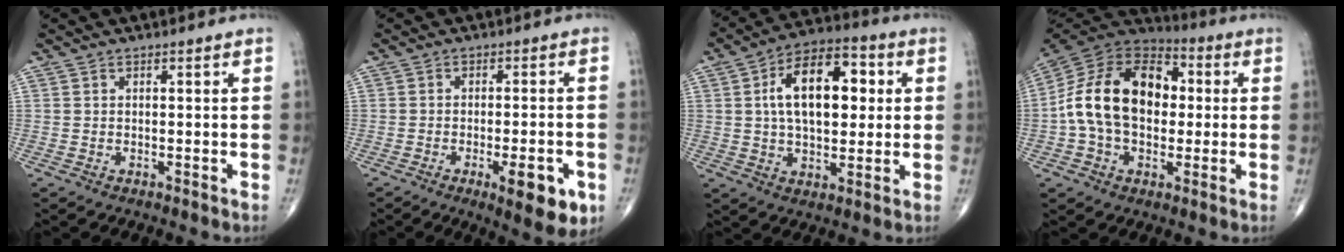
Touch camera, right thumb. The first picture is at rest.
{"total": 9.6, "force": [-3.8, 2.9, 8.3], "torque": [-0.100, 0.000, -0.047]}
{"total": 16.5, "force": [3.0, 9.2, 13.4], "torque": [-0.192, 0.015, 0.046]}
{"total": 20.0, "force": [0.5, 13.6, 14.7], "torque": [-0.251, 0.032, 0.004]}